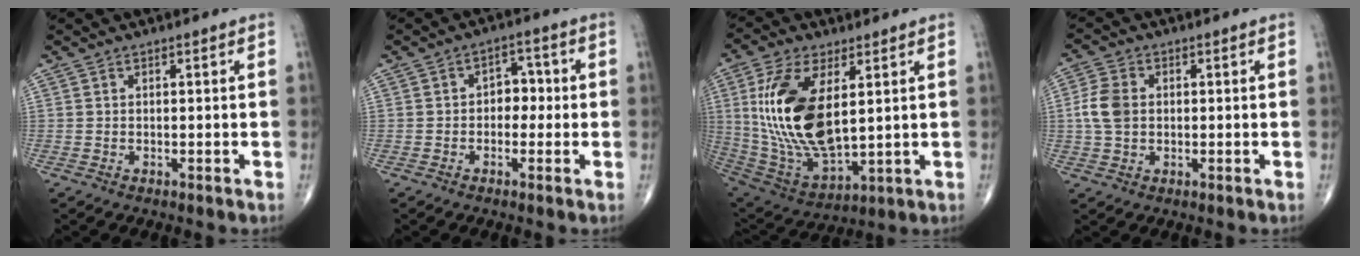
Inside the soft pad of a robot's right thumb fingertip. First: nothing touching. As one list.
[{"total": 4.7, "force": [-0.3, 3.5, 3.2], "torque": [-0.016, 0.017, -0.013]}, {"total": 20.6, "force": [4.0, 10.0, 17.6], "torque": [-0.350, -0.025, 0.088]}, {"total": 6.0, "force": [0.3, 4.3, 4.1], "torque": [-0.088, 0.007, 0.002]}]